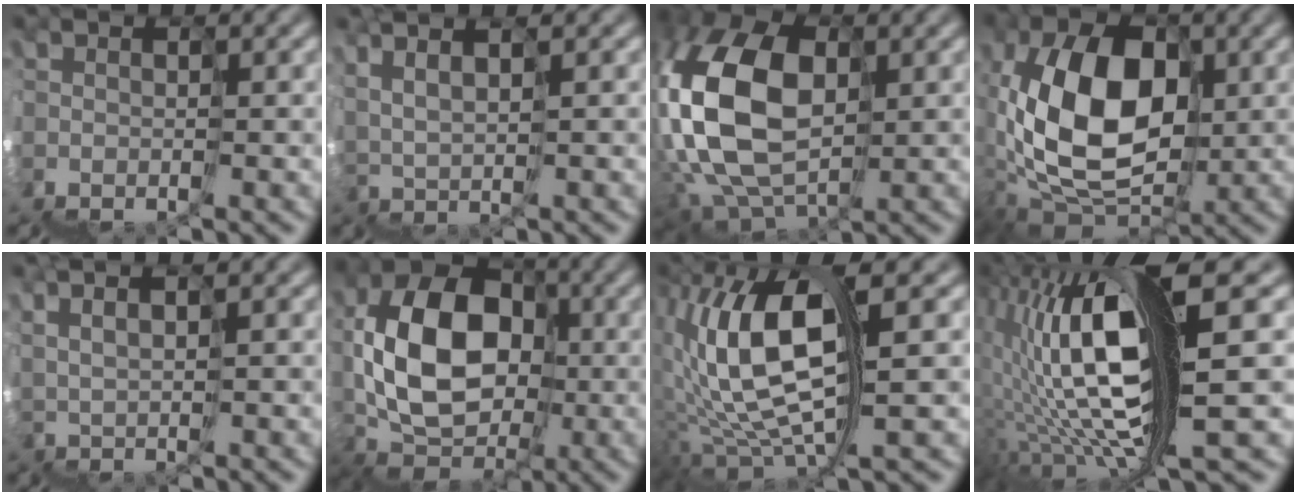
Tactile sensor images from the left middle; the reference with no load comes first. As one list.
[{"total": 3.8, "force": [3.6, -0.2, 0.9], "torque": [-0.004, 0.037, 0.069]}, {"total": 10.5, "force": [3.1, 6.7, 7.5], "torque": [-0.190, 0.040, 0.042]}, {"total": 7.2, "force": [1.9, 5.0, 4.9], "torque": [-0.079, 0.040, 0.021]}, {"total": 3.3, "force": [3.2, -0.4, 0.5], "torque": [0.009, 0.037, 0.060]}, {"total": 6.6, "force": [2.1, 5.0, 3.7], "torque": [-0.049, 0.049, 0.016]}, {"total": 8.5, "force": [2.7, 2.6, 7.7], "torque": [-0.171, 0.031, 0.040]}, {"total": 10.4, "force": [2.7, 1.6, 9.9], "torque": [-0.184, 0.047, 0.049]}]